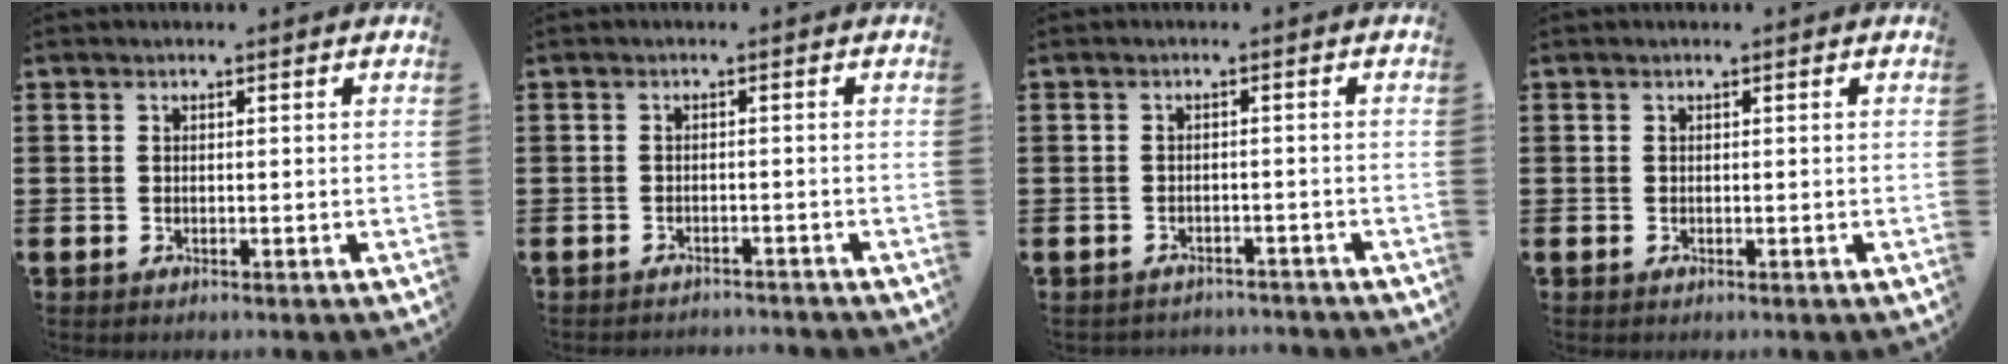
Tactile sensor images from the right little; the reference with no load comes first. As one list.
[{"total": 1.1, "force": [-1.1, -0.1, -0.1], "torque": [-0.001, 0.003, -0.024]}, {"total": 1.5, "force": [-1.5, 0.0, -0.1], "torque": [-0.003, 0.003, -0.033]}, {"total": 0.0}]